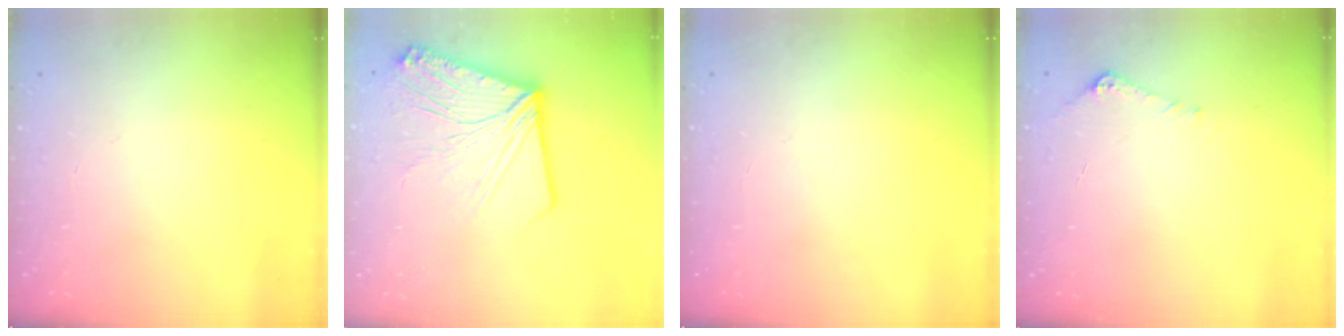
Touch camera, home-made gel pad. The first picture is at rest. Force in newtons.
{"total": 17.4, "press": 17.2, "slide": 2.3}
{"total": 0.0}
{"total": 5.1, "press": 5.0, "slide": 0.7}